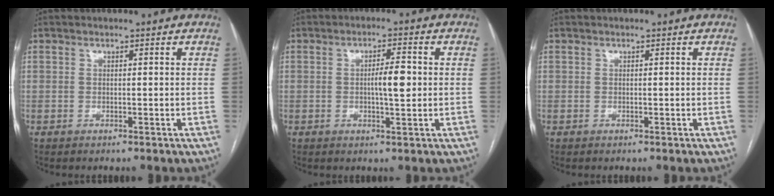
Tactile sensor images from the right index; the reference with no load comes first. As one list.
[{"total": 4.5, "force": [0.1, 0.8, 4.5], "torque": [-0.073, 0.004, 0.001]}, {"total": 0.0}]